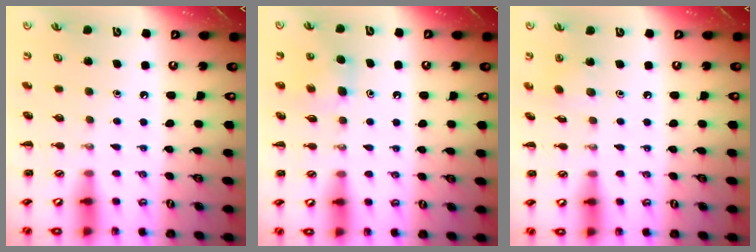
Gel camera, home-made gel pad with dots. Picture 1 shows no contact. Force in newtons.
{"total": 5.2, "press": 4.9, "slide": 1.7}
{"total": 2.6, "press": 2.5, "slide": 0.9}